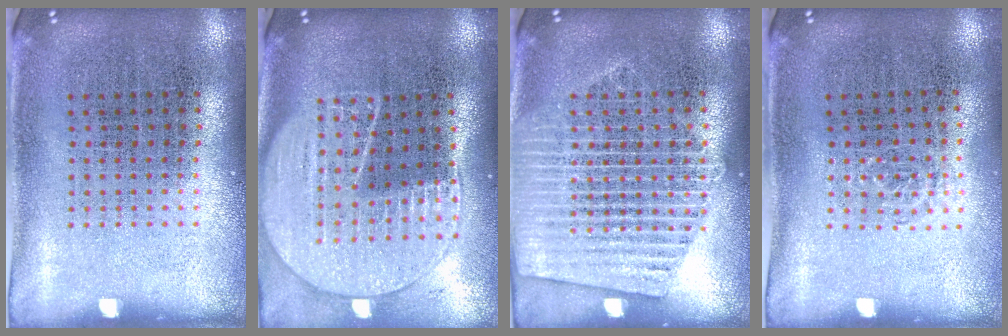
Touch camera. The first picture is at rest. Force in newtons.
{"total": 2.0, "press": 1.8, "slide": 0.9}
{"total": 1.8, "press": 1.8, "slide": 0.3}
{"total": 0.6, "press": 0.5, "slide": 0.3}